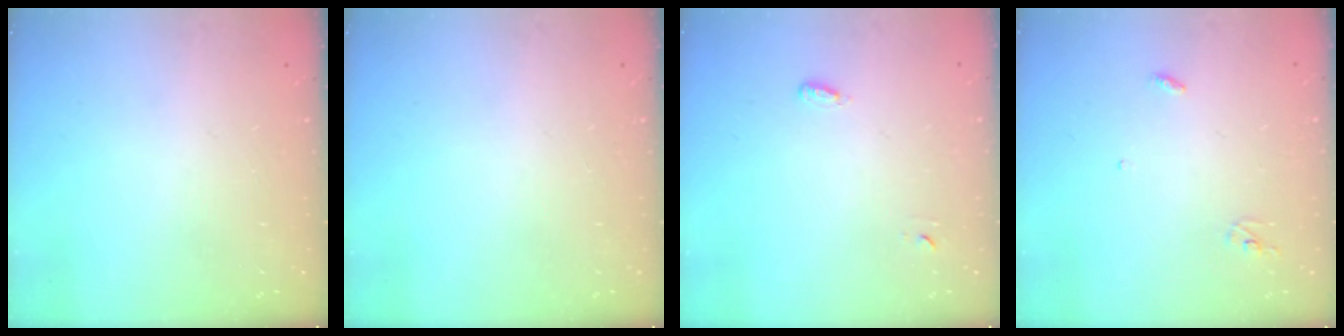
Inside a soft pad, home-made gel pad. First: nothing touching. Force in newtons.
{"total": 0.0}
{"total": 3.7, "press": 3.3, "slide": 1.6}
{"total": 3.0, "press": 2.9, "slide": 0.2}